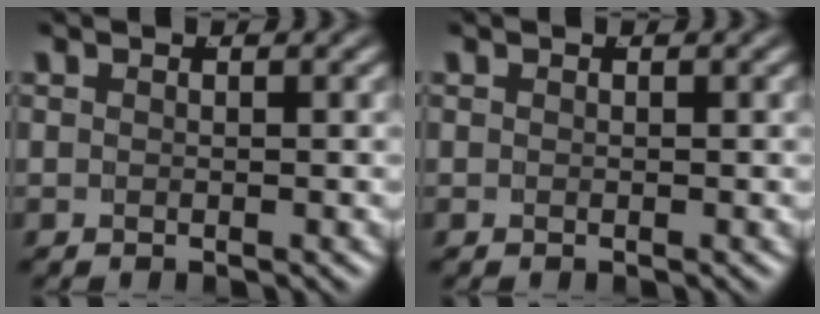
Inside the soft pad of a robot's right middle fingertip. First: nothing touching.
{"total": 0.0}